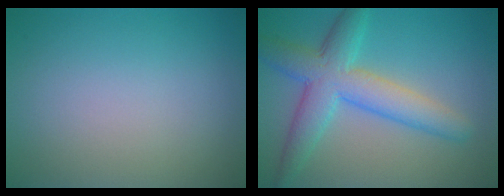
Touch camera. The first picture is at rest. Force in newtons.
{"total": 6.3, "press": 6.3, "slide": 0.1}